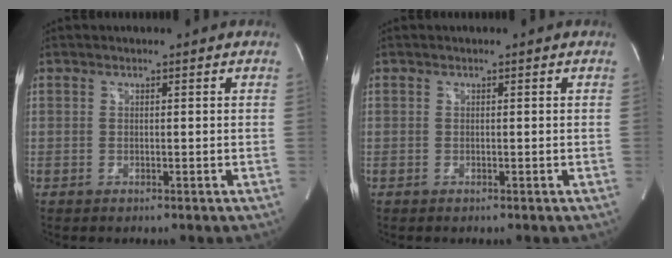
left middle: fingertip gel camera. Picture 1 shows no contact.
{"total": 0.0}